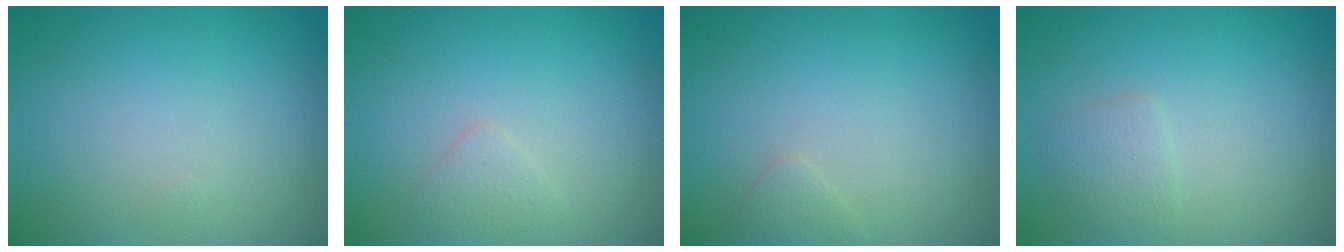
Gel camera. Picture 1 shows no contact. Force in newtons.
{"total": 1.1, "press": 1.1, "slide": 0.0}
{"total": 0.8, "press": 0.8, "slide": 0.1}
{"total": 1.5, "press": 1.5, "slide": 0.1}